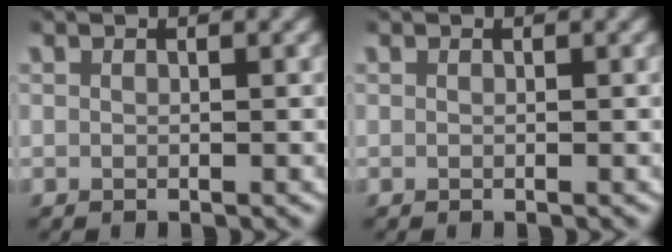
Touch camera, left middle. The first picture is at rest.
{"total": 0.0}